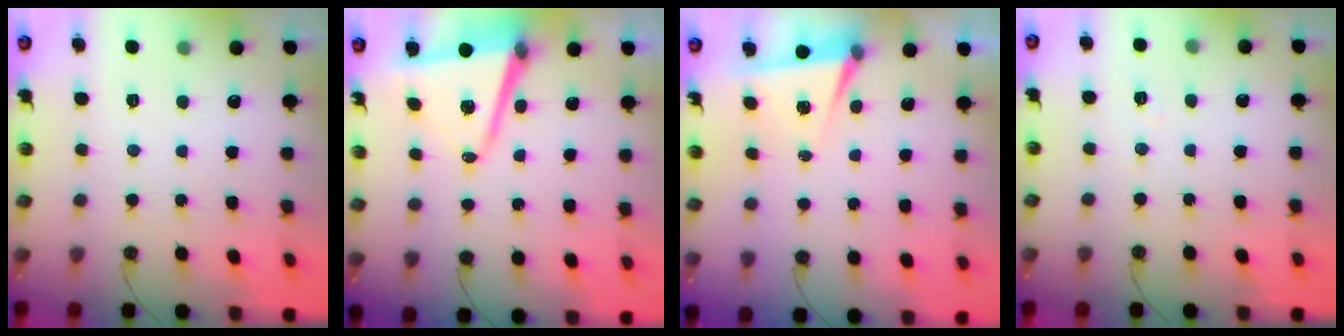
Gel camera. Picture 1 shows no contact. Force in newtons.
{"total": 9.9, "press": 9.3, "slide": 3.5}
{"total": 5.8, "press": 4.0, "slide": 4.2}
{"total": 4.7, "press": 4.6, "slide": 1.2}